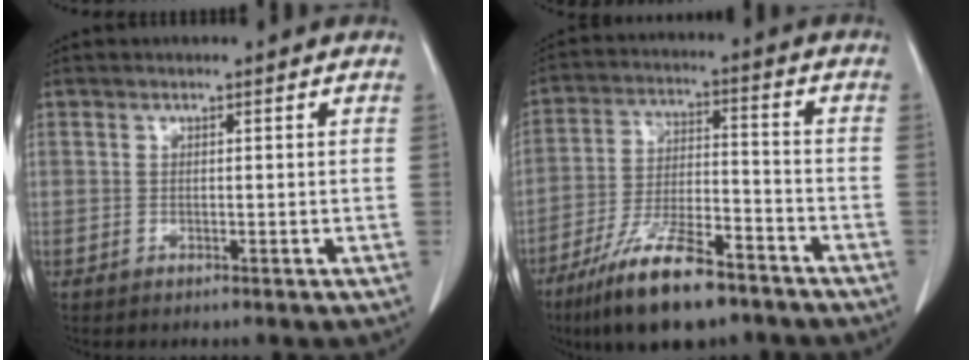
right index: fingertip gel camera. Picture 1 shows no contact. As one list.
[{"total": 15.3, "force": [-10.6, 4.1, 10.3], "torque": [-0.205, -0.019, -0.189]}]